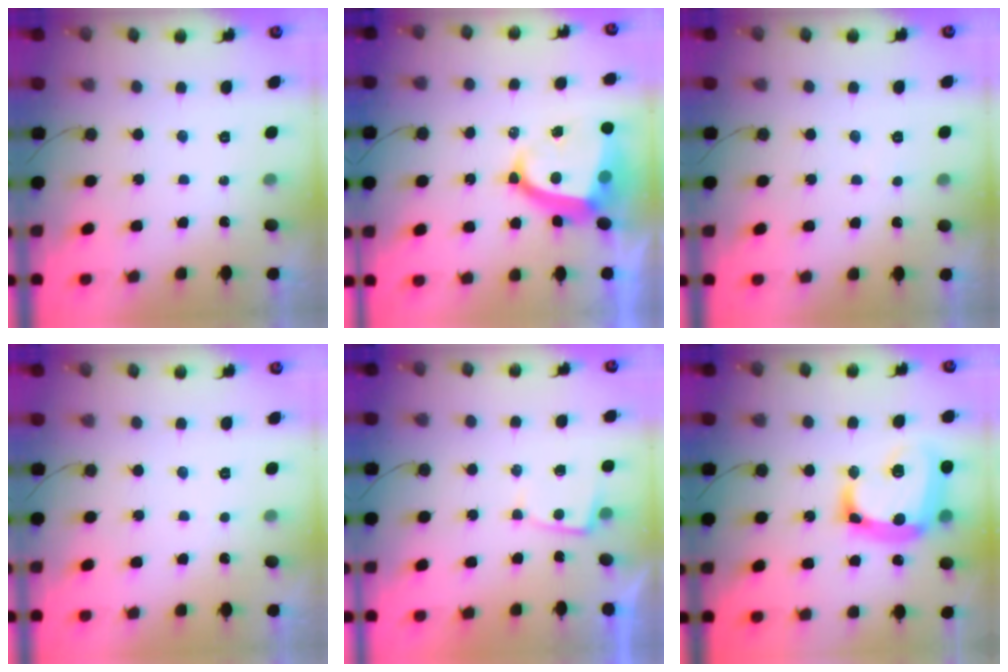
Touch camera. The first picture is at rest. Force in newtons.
{"total": 14.0, "press": 13.9, "slide": 1.5}
{"total": 2.0, "press": 2.0, "slide": 0.1}
{"total": 0.7, "press": 0.7, "slide": 0.1}
{"total": 3.0, "press": 3.0, "slide": 0.3}
{"total": 20.5, "press": 20.4, "slide": 1.7}